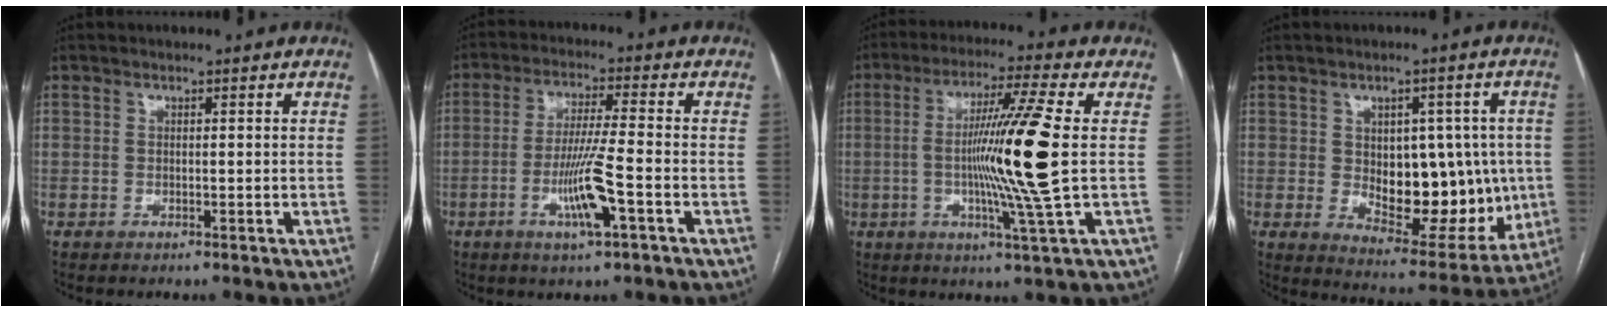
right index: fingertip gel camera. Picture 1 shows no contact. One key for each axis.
{"total": 8.6, "fx": -3.1, "fy": -0.2, "fz": 8.0, "tx": -0.155, "ty": -0.008, "tz": -0.057}
{"total": 14.1, "fx": -0.2, "fy": -2.2, "fz": 13.9, "tx": -0.257, "ty": -0.012, "tz": -0.007}
{"total": 15.5, "fx": -0.1, "fy": 8.4, "fz": 13.0, "tx": -0.175, "ty": 0.004, "tz": 0.025}